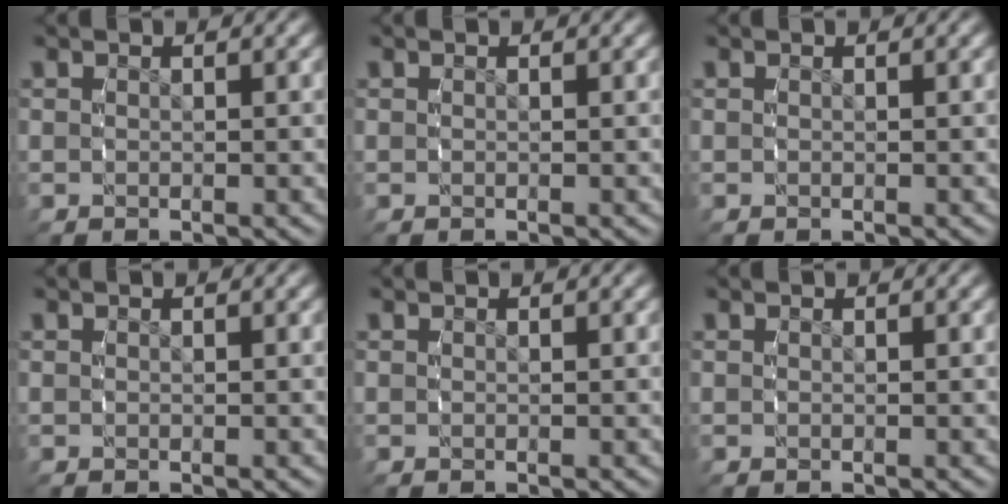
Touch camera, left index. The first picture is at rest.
{"total": 0.0}
{"total": 0.0}
{"total": 0.0}
{"total": 0.0}
{"total": 0.0}